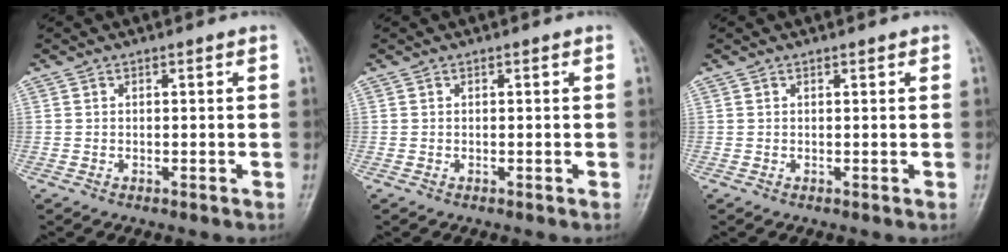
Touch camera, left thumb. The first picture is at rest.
{"total": 0.0}
{"total": 0.0}